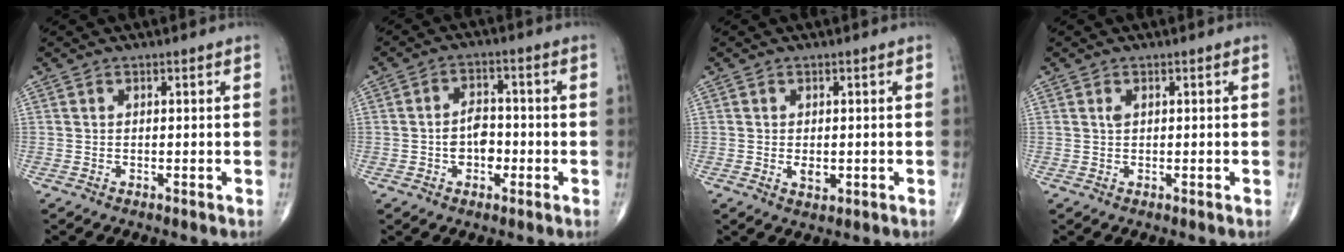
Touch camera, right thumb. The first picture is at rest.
{"total": 5.8, "force": [-1.3, 3.9, 4.1], "torque": [-0.051, 0.021, -0.024]}
{"total": 2.3, "force": [-0.3, 1.5, 1.8], "torque": [-0.025, -0.004, -0.001]}
{"total": 1.0, "force": [0.4, 0.6, 0.8], "torque": [-0.016, 0.004, 0.010]}